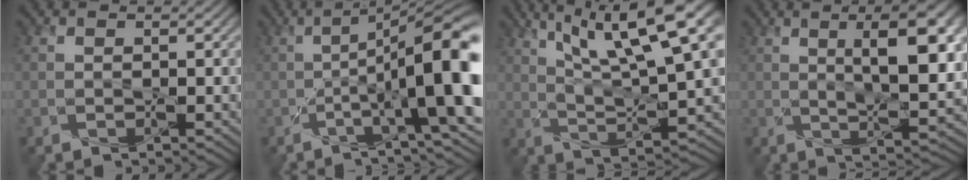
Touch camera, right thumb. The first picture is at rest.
{"total": 12.8, "force": [-1.4, 3.0, 12.4], "torque": [-0.178, 0.010, -0.033]}
{"total": 14.7, "force": [7.9, 3.8, 11.8], "torque": [-0.214, 0.011, 0.126]}
{"total": 10.3, "force": [3.0, 3.4, 9.3], "torque": [-0.128, 0.008, 0.036]}